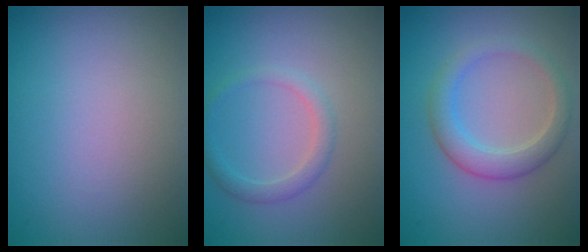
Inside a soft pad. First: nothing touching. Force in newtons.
{"total": 1.7, "press": 1.7, "slide": 0.1}
{"total": 2.8, "press": 2.8, "slide": 0.2}